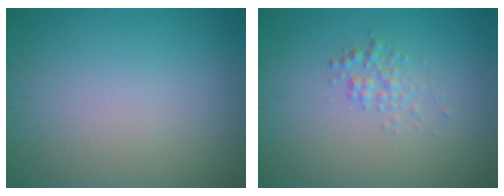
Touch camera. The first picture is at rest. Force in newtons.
{"total": 1.5, "press": 1.5, "slide": 0.0}